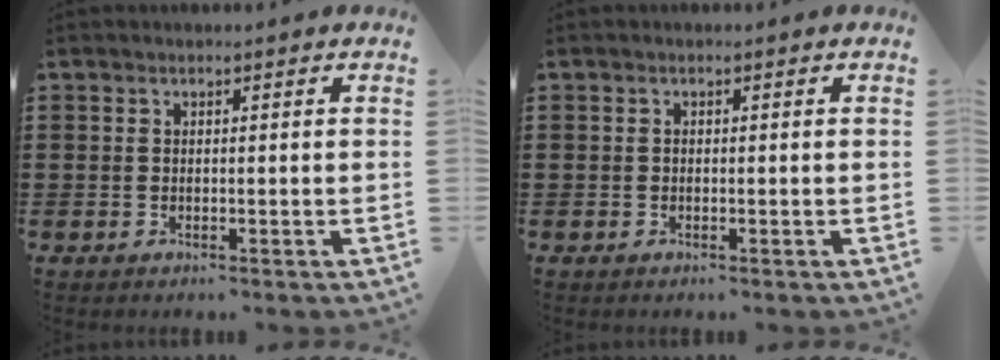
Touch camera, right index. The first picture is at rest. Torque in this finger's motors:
{"motor_torque": [0.16, -0.16, 0.03, 0.02]}